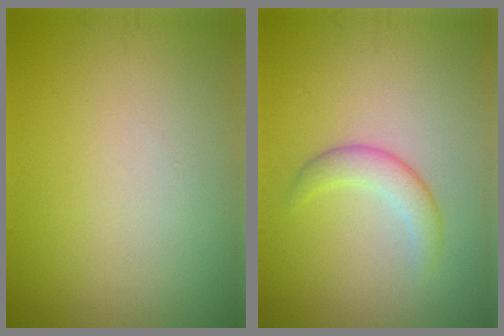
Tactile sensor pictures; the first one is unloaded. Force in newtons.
{"total": 2.3, "press": 2.3, "slide": 0.0}